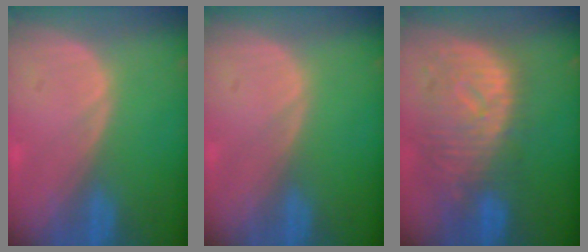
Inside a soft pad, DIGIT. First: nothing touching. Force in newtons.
{"total": 0.0}
{"total": 10.8, "press": 9.6, "slide": 5.0}